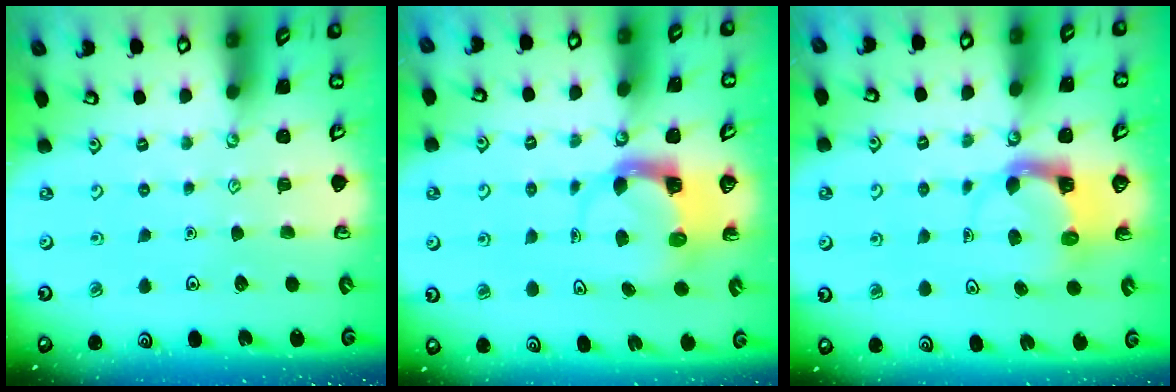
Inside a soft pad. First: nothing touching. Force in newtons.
{"total": 3.6, "press": 3.5, "slide": 0.5}
{"total": 3.9, "press": 3.9, "slide": 0.4}